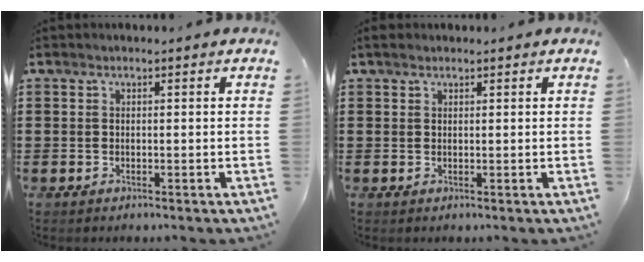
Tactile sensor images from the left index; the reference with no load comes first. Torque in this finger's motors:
{"motor_torque": [-0.58, 0.57, -0.75, -0.03]}